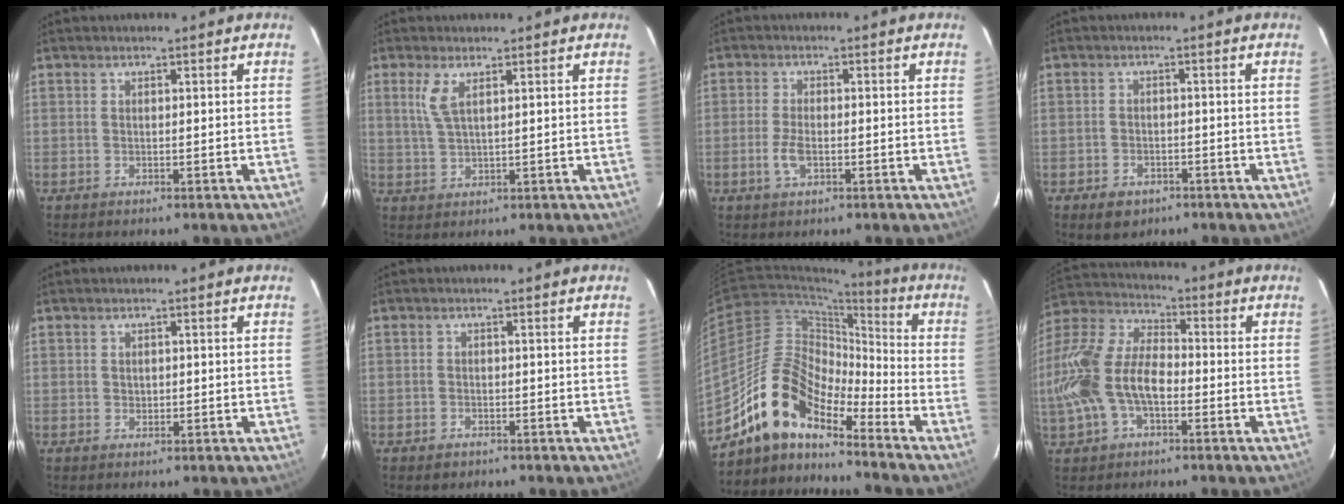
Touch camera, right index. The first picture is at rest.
{"total": 3.9, "force": [1.8, 1.1, 3.2], "torque": [-0.070, 0.001, 0.041]}
{"total": 3.8, "force": [-1.3, 1.6, 3.1], "torque": [-0.072, -0.001, -0.026]}
{"total": 4.5, "force": [-2.9, 3.1, 1.6], "torque": [-0.043, 0.000, -0.040]}
{"total": 0.8, "force": [0.1, 0.7, 0.3], "torque": [-0.001, 0.002, 0.002]}
{"total": 1.7, "force": [-1.1, 1.2, 0.3], "torque": [-0.008, 0.000, -0.015]}
{"total": 13.7, "force": [-11.5, 4.7, 5.9], "torque": [-0.105, 0.016, -0.225]}
{"total": 17.9, "force": [-4.1, 10.2, 14.1], "torque": [-0.306, 0.010, -0.080]}